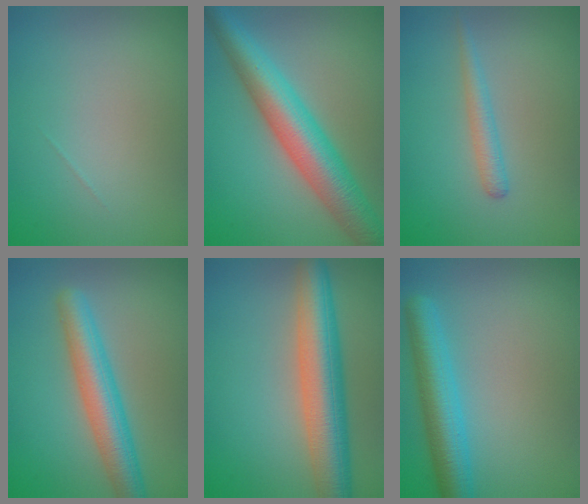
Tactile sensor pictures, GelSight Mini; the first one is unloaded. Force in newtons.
{"total": 8.4, "press": 8.4, "slide": 0.2}
{"total": 1.8, "press": 1.8, "slide": 0.1}
{"total": 5.4, "press": 5.4, "slide": 0.1}
{"total": 7.5, "press": 7.5, "slide": 0.1}
{"total": 5.2, "press": 5.2, "slide": 0.2}